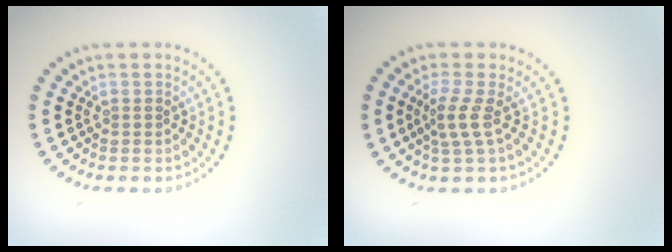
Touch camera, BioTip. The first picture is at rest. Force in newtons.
{"total": 2.2, "press": 1.5, "slide": 1.6}